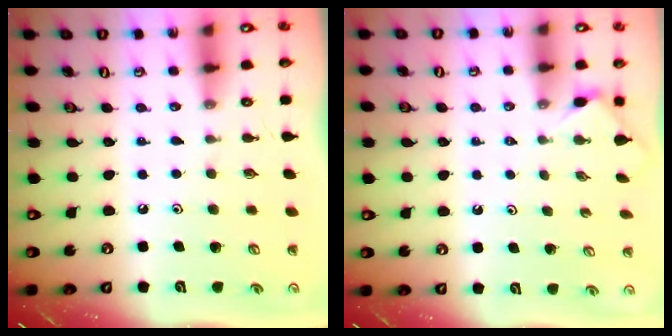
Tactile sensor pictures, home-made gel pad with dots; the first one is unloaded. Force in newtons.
{"total": 1.6, "press": 1.5, "slide": 0.4}